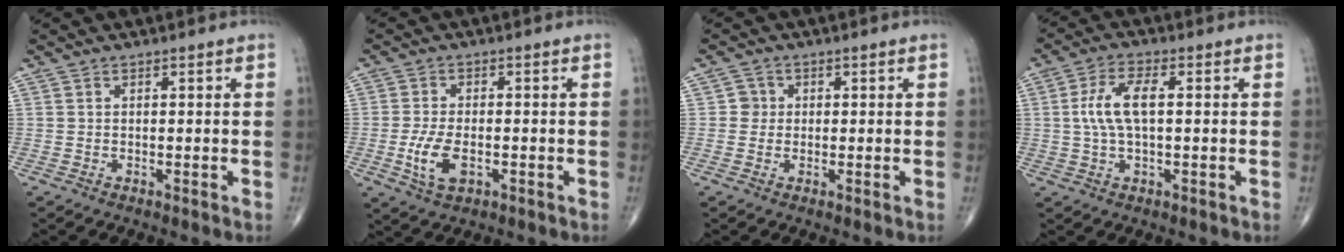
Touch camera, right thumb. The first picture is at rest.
{"total": 6.3, "force": [-1.7, 3.2, 5.1], "torque": [-0.103, 0.002, -0.027]}
{"total": 2.0, "force": [0.1, 2.0, 0.4], "torque": [0.008, 0.006, -0.005]}
{"total": 7.4, "force": [0.7, 2.9, 6.8], "torque": [-0.146, 0.013, 0.010]}